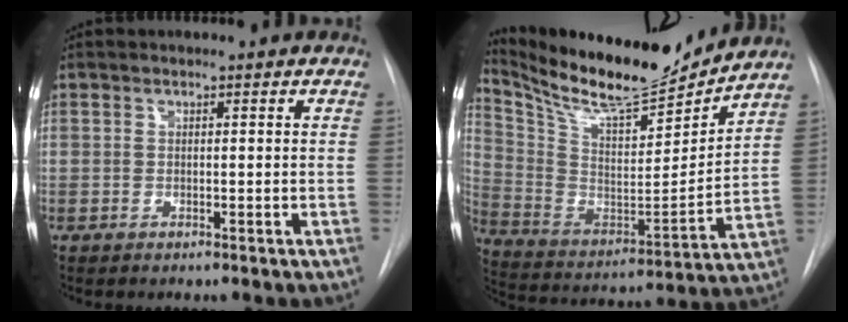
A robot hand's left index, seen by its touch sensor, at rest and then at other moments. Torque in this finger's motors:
{"motor_torque": [0.23, -0.42, 0.29, 0.08]}